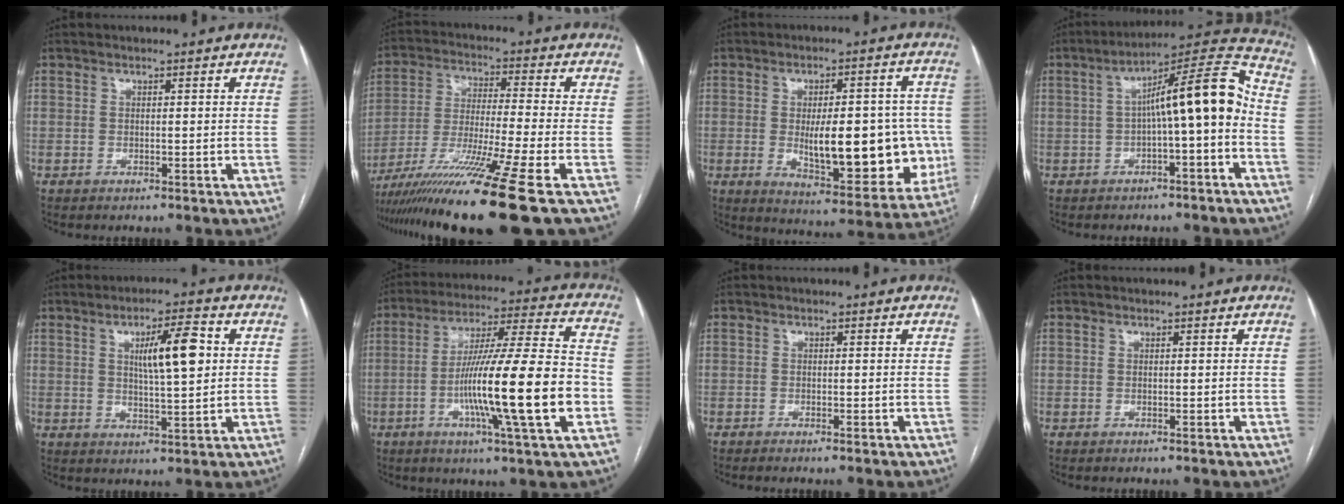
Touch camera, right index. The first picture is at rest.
{"total": 17.6, "force": [-12.0, -2.3, 12.7], "torque": [-0.225, -0.046, -0.214]}
{"total": 18.1, "force": [-1.9, 6.7, 16.7], "torque": [-0.212, 0.009, -0.005]}
{"total": 12.4, "force": [-0.8, 1.3, 12.3], "torque": [-0.187, 0.044, -0.012]}
{"total": 8.5, "force": [2.1, 1.3, 8.1], "torque": [-0.133, 0.008, 0.037]}
{"total": 20.0, "force": [-4.8, -0.1, 19.4], "torque": [-0.323, -0.007, -0.084]}
{"total": 0.7, "force": [-0.5, -0.2, 0.5], "torque": [-0.011, 0.000, -0.009]}
{"total": 0.0}